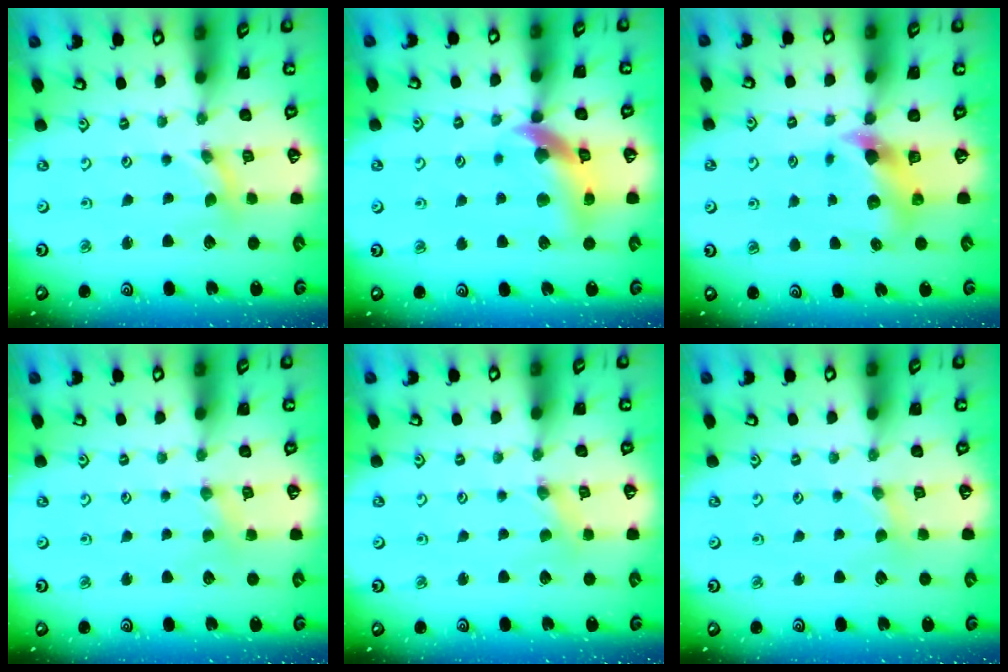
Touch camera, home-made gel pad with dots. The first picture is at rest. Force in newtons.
{"total": 12.8, "press": 12.7, "slide": 1.9}
{"total": 6.3, "press": 6.3, "slide": 0.7}
{"total": 2.4, "press": 2.3, "slide": 0.5}
{"total": 0.0}
{"total": 0.9, "press": 0.9, "slide": 0.2}